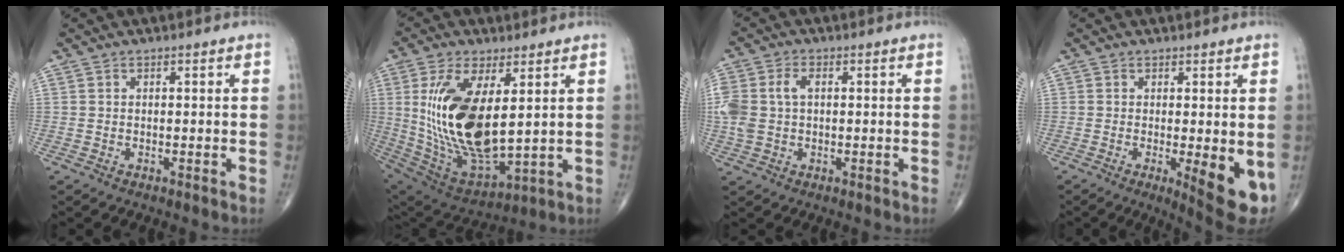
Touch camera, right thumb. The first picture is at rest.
{"total": 20.9, "force": [3.5, 9.4, 18.3], "torque": [-0.359, -0.028, 0.085]}
{"total": 7.7, "force": [0.7, 5.1, 5.7], "torque": [-0.148, 0.020, 0.018]}
{"total": 7.8, "force": [-1.4, 2.1, 7.3], "torque": [-0.094, -0.020, -0.013]}